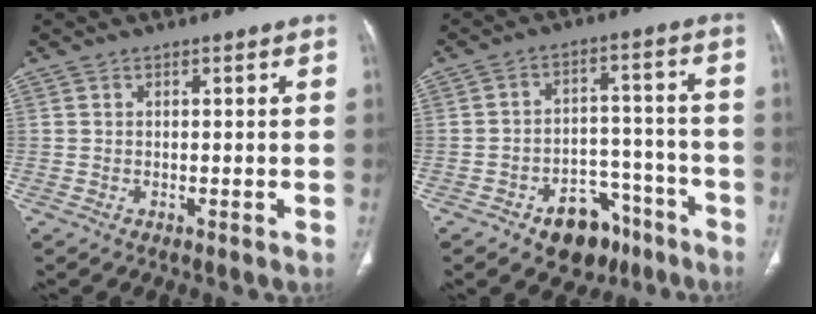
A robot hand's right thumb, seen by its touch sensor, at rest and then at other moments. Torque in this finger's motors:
{"motor_torque": [1.93, 0.51, 0.86, -0.66, 0.02]}